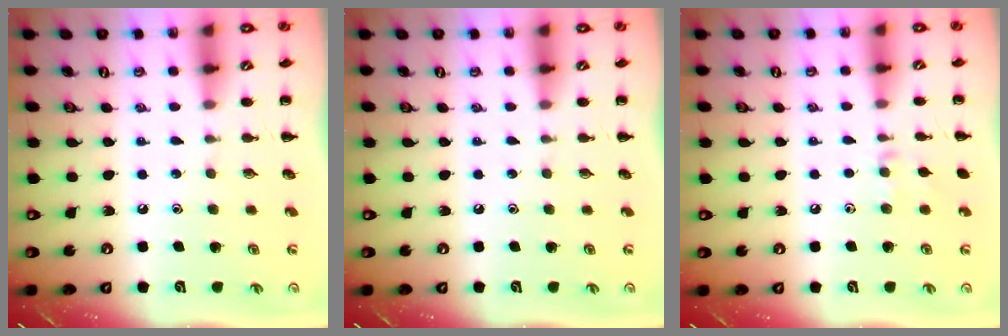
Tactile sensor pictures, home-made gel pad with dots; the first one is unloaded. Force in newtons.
{"total": 0.0}
{"total": 7.0, "press": 6.7, "slide": 1.9}